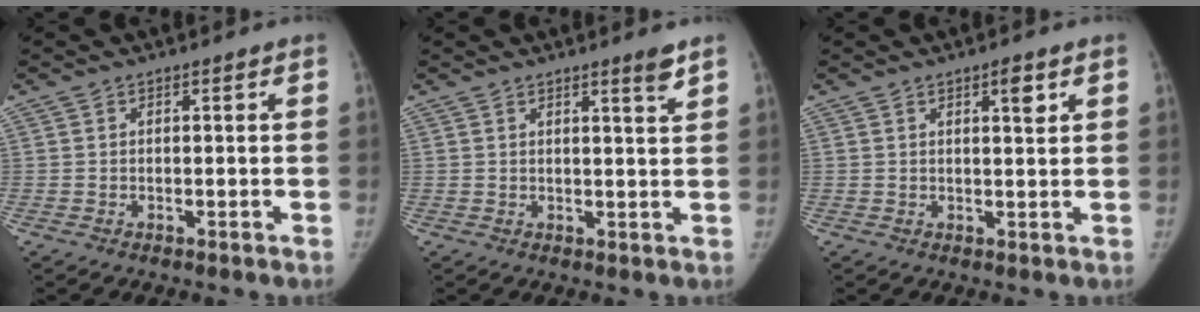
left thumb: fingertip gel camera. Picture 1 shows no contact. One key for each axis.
{"total": 2.7, "fx": 2.0, "fy": -0.1, "fz": 1.9, "tx": -0.024, "ty": -0.017, "tz": 0.029}
{"total": 2.9, "fx": 1.5, "fy": 0.8, "fz": 2.3, "tx": -0.028, "ty": -0.007, "tz": 0.022}